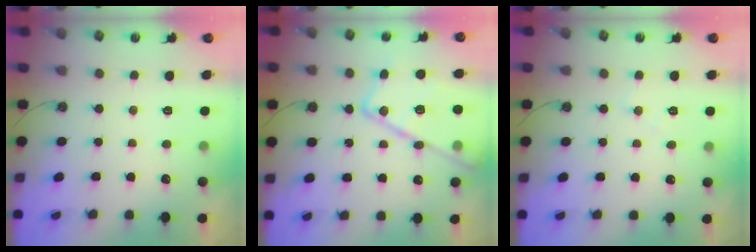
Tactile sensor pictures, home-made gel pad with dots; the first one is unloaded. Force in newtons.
{"total": 21.8, "press": 21.7, "slide": 2.1}
{"total": 5.7, "press": 5.7, "slide": 0.9}